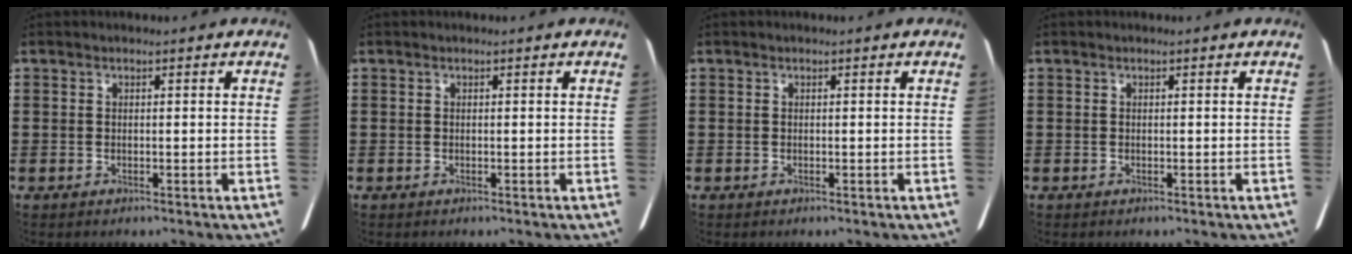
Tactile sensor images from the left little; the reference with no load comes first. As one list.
[{"total": 0.0}, {"total": 0.0}, {"total": 0.0}]